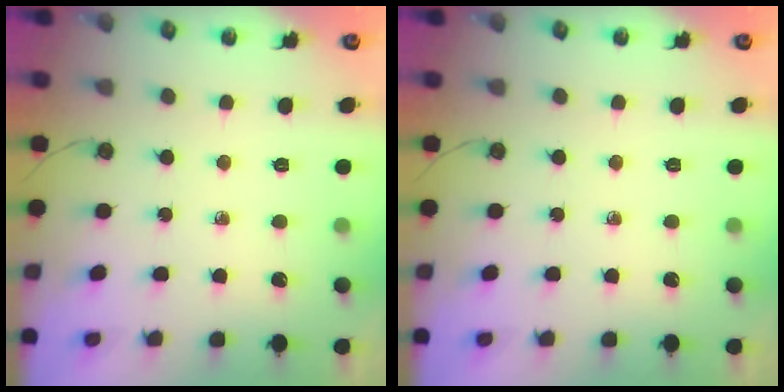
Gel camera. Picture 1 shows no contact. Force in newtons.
{"total": 0.0}